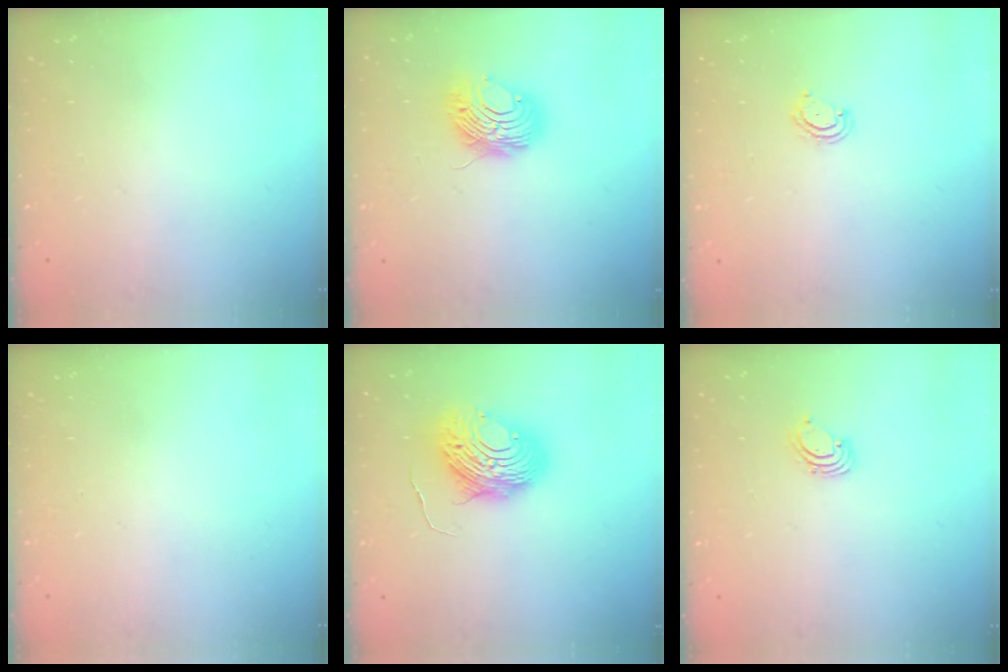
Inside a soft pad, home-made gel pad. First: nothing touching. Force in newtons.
{"total": 9.1, "press": 9.1, "slide": 0.6}
{"total": 3.9, "press": 3.9, "slide": 0.3}
{"total": 0.0}
{"total": 12.7, "press": 12.7, "slide": 1.3}
{"total": 1.6, "press": 1.6, "slide": 0.1}